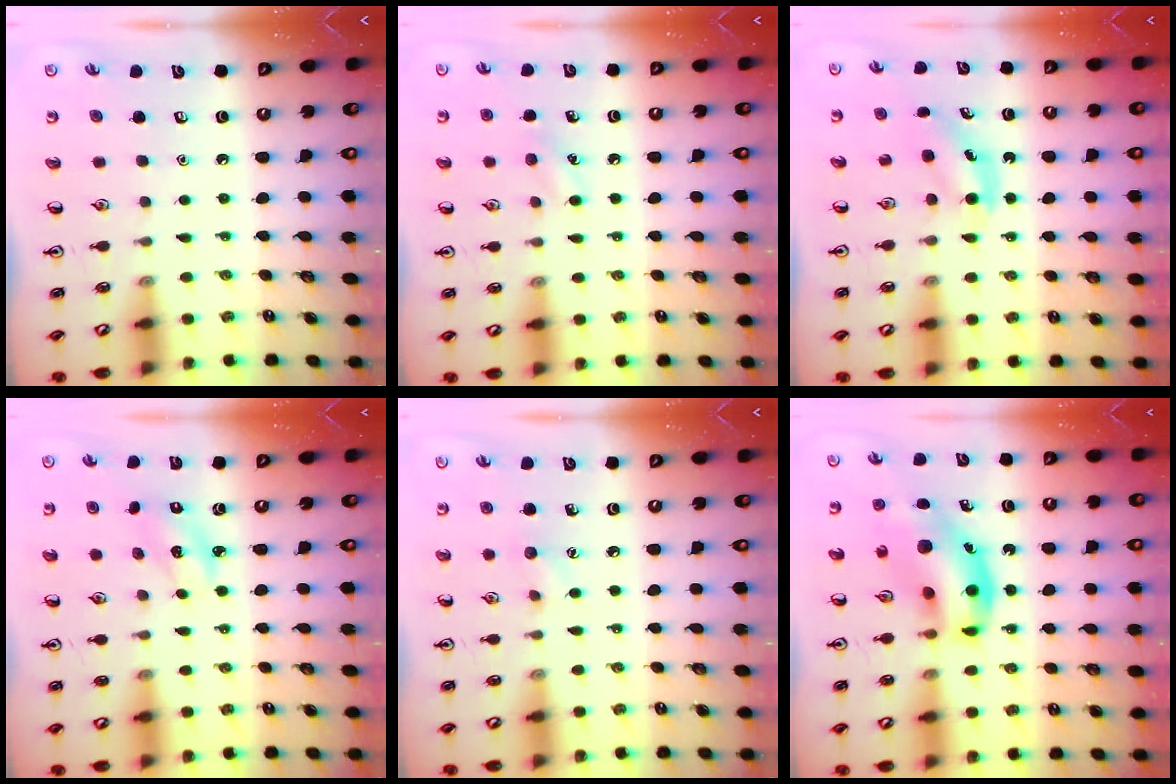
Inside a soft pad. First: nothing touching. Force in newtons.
{"total": 6.5, "press": 6.1, "slide": 2.0}
{"total": 4.6, "press": 4.3, "slide": 1.5}
{"total": 2.6, "press": 2.5, "slide": 0.6}
{"total": 5.2, "press": 4.9, "slide": 1.6}
{"total": 14.5, "press": 14.0, "slide": 3.6}